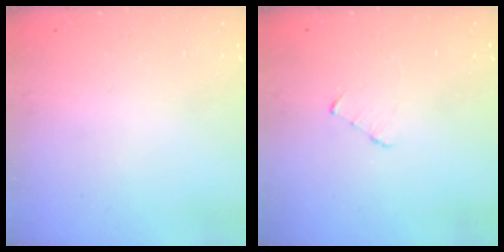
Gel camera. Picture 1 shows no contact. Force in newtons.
{"total": 2.7, "press": 2.7, "slide": 0.3}